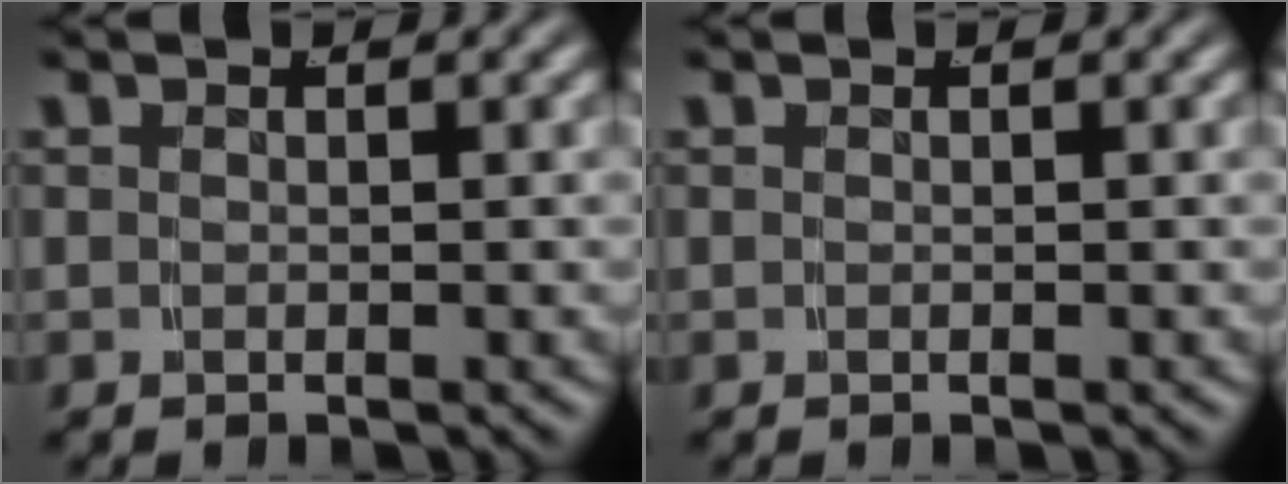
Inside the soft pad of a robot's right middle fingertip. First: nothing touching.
{"total": 0.0}